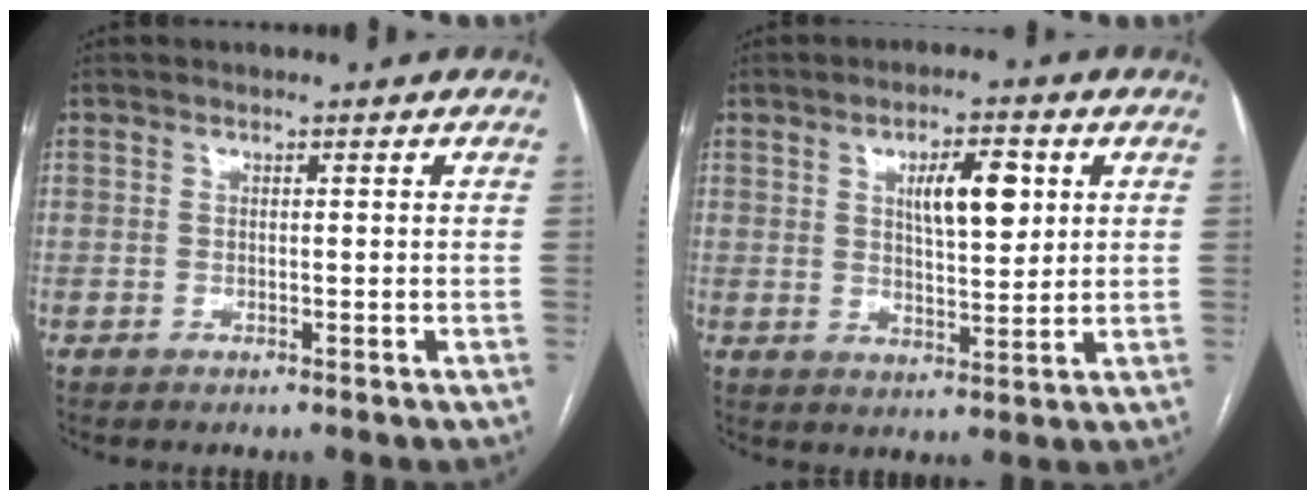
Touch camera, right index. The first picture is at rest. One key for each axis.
{"total": 7.5, "fx": 2.5, "fy": 2.3, "fz": 6.7, "tx": -0.109, "ty": 0.006, "tz": 0.044}